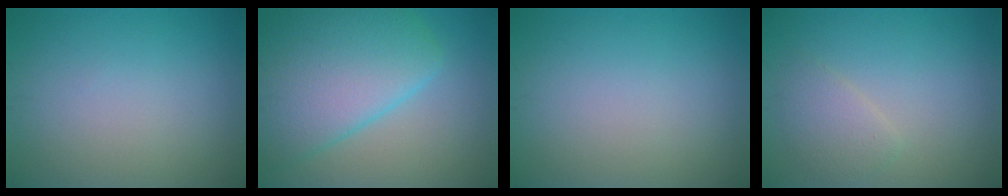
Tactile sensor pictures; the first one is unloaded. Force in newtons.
{"total": 9.3, "press": 9.3, "slide": 0.4}
{"total": 0.0}
{"total": 2.1, "press": 2.1, "slide": 0.1}